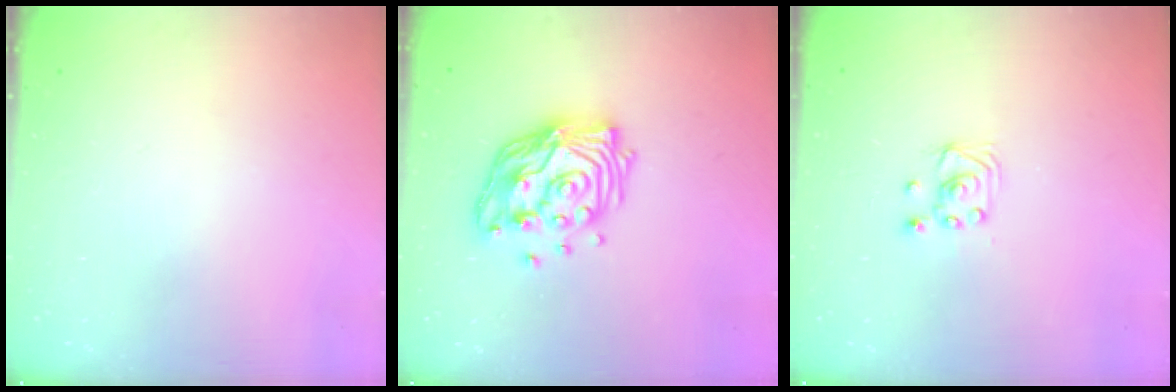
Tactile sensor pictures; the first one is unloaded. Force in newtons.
{"total": 13.7, "press": 13.6, "slide": 1.4}
{"total": 2.0, "press": 2.0, "slide": 0.2}